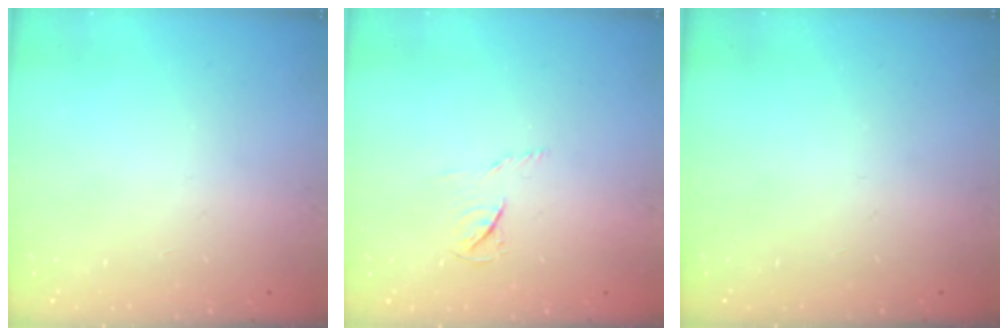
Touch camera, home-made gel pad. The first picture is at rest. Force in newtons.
{"total": 3.8, "press": 3.8, "slide": 0.5}
{"total": 0.0}